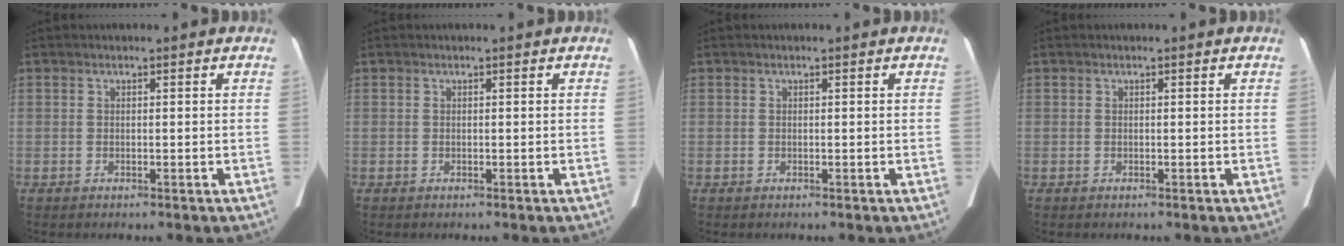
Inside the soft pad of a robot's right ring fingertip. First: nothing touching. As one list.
[{"total": 0.0}, {"total": 0.0}, {"total": 0.0}]